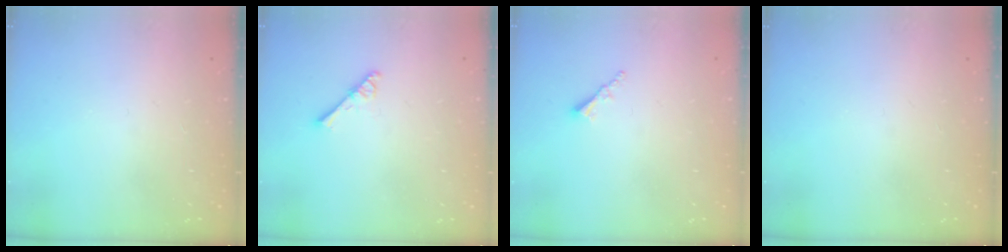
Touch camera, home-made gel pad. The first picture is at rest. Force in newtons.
{"total": 2.5, "press": 2.5, "slide": 0.3}
{"total": 1.7, "press": 1.7, "slide": 0.3}
{"total": 0.0}